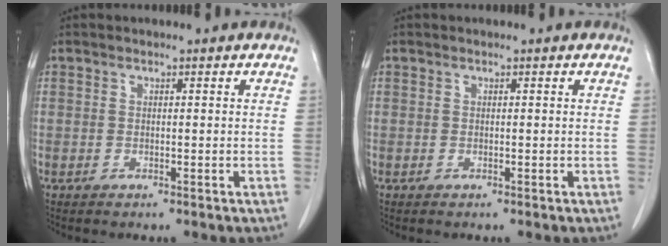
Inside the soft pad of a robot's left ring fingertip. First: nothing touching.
{"total": 0.0}